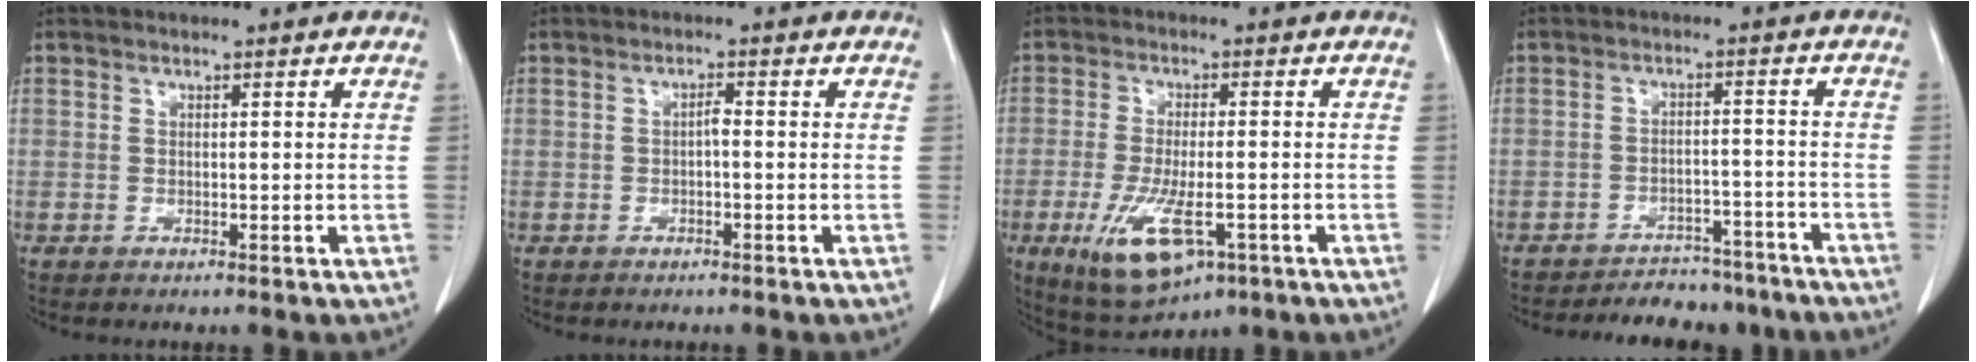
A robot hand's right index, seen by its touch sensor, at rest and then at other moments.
{"total": 1.2, "force": [-0.3, 0.3, 1.1], "torque": [-0.019, 0.004, -0.005]}
{"total": 10.7, "force": [-4.3, 3.6, 9.1], "torque": [-0.175, -0.023, -0.061]}
{"total": 11.6, "force": [-10.5, 4.3, 2.5], "torque": [-0.028, 0.009, -0.126]}